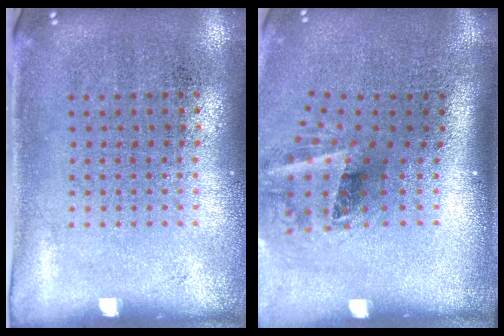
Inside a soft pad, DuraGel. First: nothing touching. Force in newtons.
{"total": 2.0, "press": 1.2, "slide": 1.6}